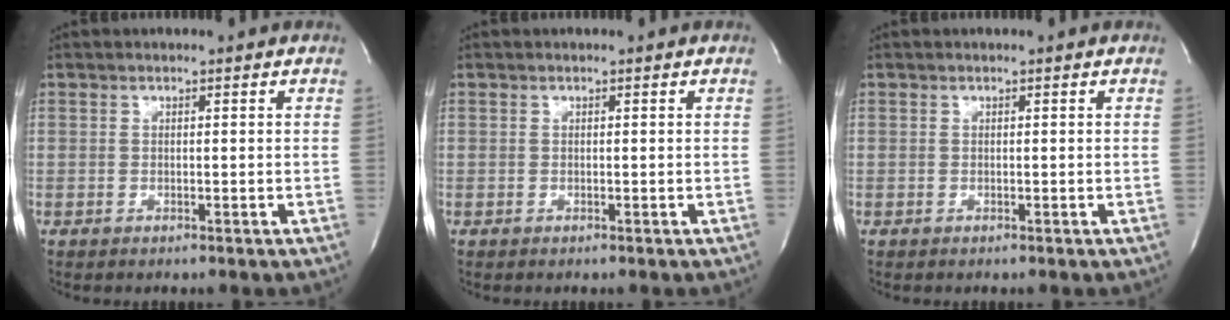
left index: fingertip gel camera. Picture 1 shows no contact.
{"total": 0.0}
{"total": 0.0}